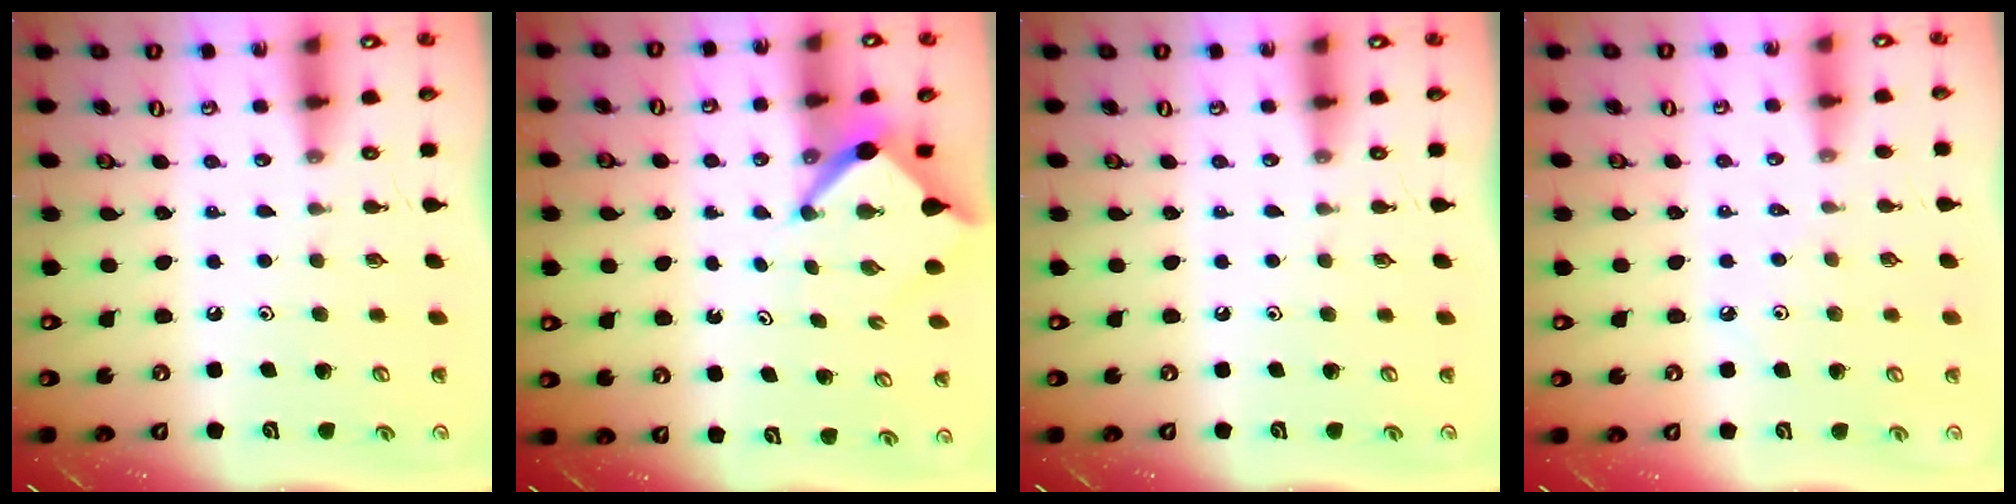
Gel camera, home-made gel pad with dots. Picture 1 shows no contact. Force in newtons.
{"total": 6.0, "press": 6.0, "slide": 0.4}
{"total": 0.0}
{"total": 2.7, "press": 2.6, "slide": 0.5}